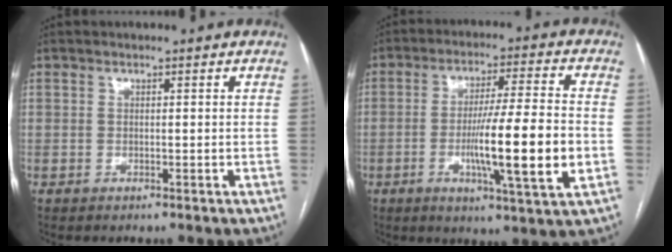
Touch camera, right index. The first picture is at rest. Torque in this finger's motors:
{"motor_torque": [1.51, -0.63, 0.74, 0.21]}